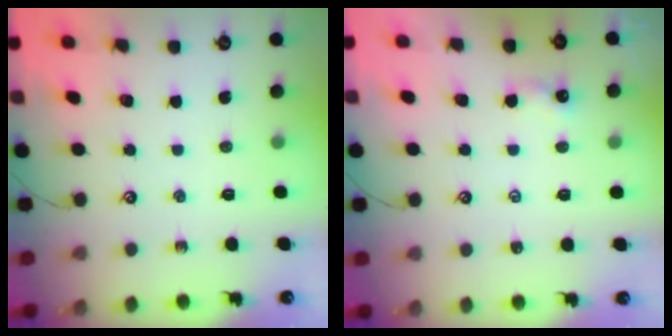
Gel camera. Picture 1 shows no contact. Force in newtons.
{"total": 1.0, "press": 0.9, "slide": 0.4}